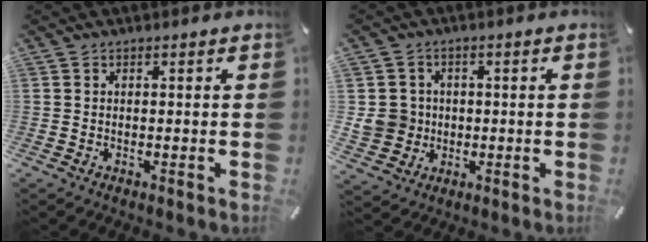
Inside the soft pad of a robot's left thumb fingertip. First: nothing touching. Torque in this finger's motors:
{"motor_torque": [0.02, 0.03, 0.01, -0.01, 0.06]}